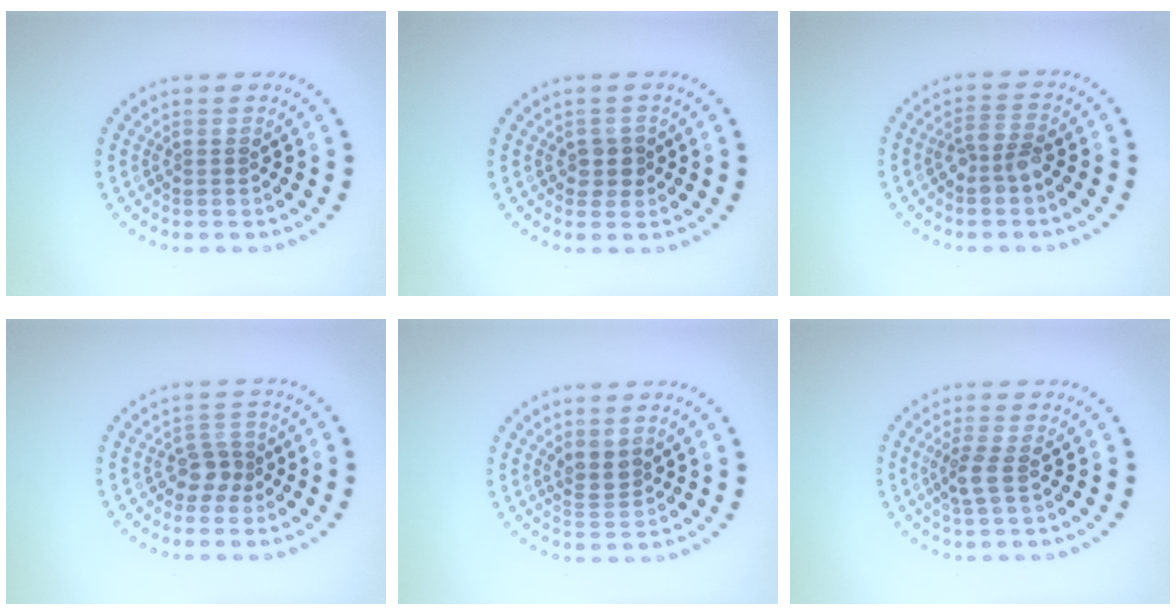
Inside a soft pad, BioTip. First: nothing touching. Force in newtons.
{"total": 1.8, "press": 1.6, "slide": 0.8}
{"total": 2.4, "press": 2.3, "slide": 0.7}
{"total": 2.1, "press": 1.7, "slide": 1.2}
{"total": 1.8, "press": 1.5, "slide": 0.9}
{"total": 2.0, "press": 1.7, "slide": 1.0}